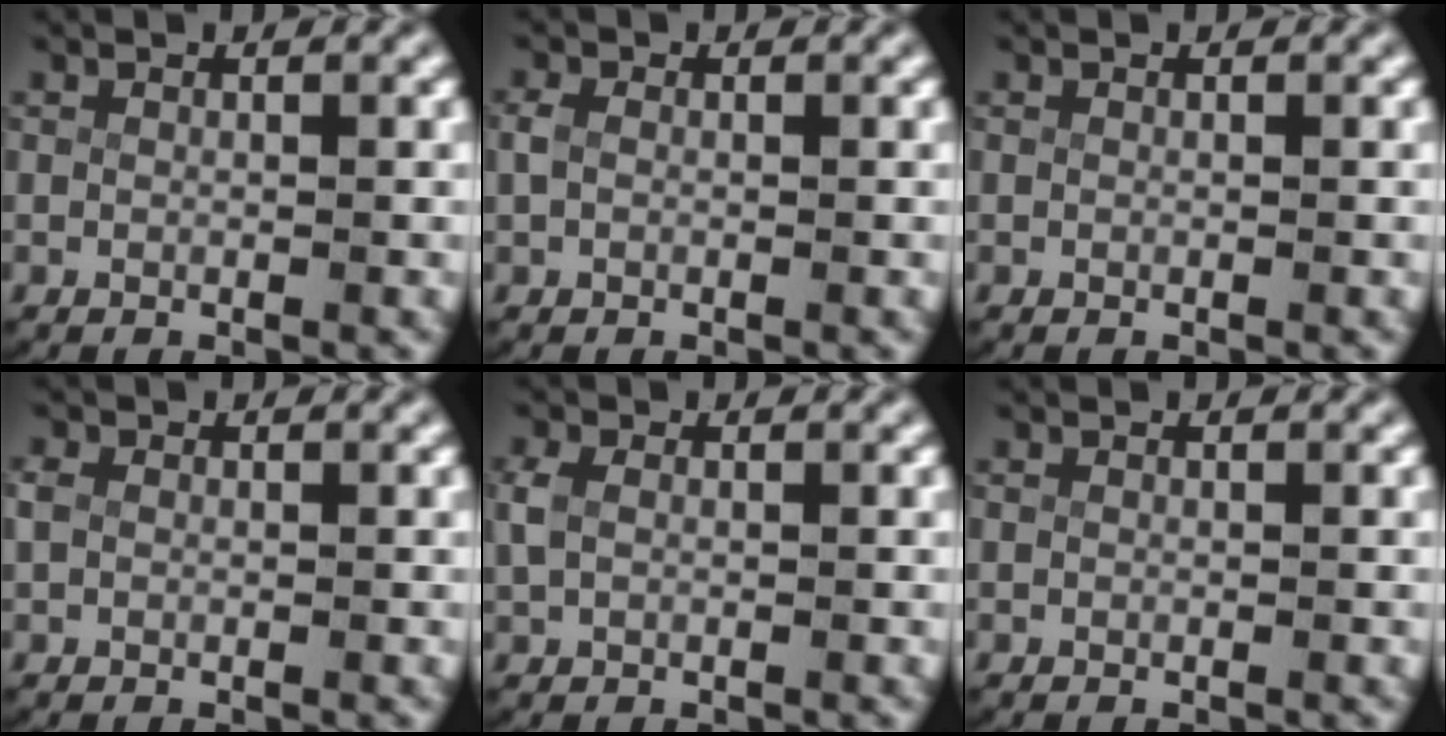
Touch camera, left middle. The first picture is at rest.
{"total": 0.9, "force": [0.0, 0.7, 0.6], "torque": [-0.025, -0.005, 0.006]}
{"total": 0.0}
{"total": 1.1, "force": [0.1, 0.9, 0.5], "torque": [-0.022, -0.003, 0.005]}
{"total": 1.4, "force": [0.2, 1.0, 1.0], "torque": [-0.038, -0.005, 0.012]}
{"total": 0.0}